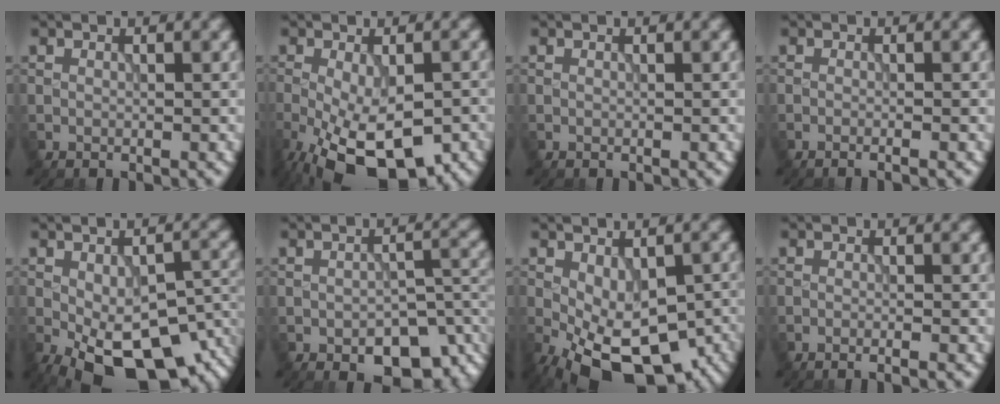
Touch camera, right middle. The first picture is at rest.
{"total": 12.0, "force": [-5.6, 5.1, 9.2], "torque": [-0.175, -0.043, -0.082]}
{"total": 0.0}
{"total": 1.3, "force": [-0.5, 0.4, 1.1], "torque": [-0.008, -0.006, -0.019]}
{"total": 13.3, "force": [-5.9, 6.1, 10.2], "torque": [-0.169, -0.030, -0.084]}
{"total": 6.8, "force": [-3.6, 3.2, 4.8], "torque": [-0.060, -0.009, -0.045]}
{"total": 12.2, "force": [-5.2, 6.4, 9.0], "torque": [-0.157, -0.037, -0.067]}
{"total": 1.5, "force": [-0.8, 0.4, 1.3], "torque": [-0.009, -0.003, -0.024]}